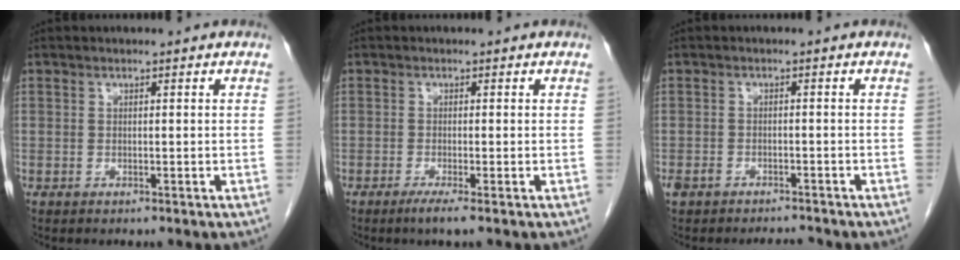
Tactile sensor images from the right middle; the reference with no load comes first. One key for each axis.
{"total": 2.0, "fx": -1.3, "fy": -0.3, "fz": 1.6, "tx": -0.031, "ty": -0.006, "tz": -0.026}
{"total": 3.6, "fx": -3.0, "fy": 1.3, "fz": 1.3, "tx": -0.027, "ty": 0.004, "tz": -0.047}